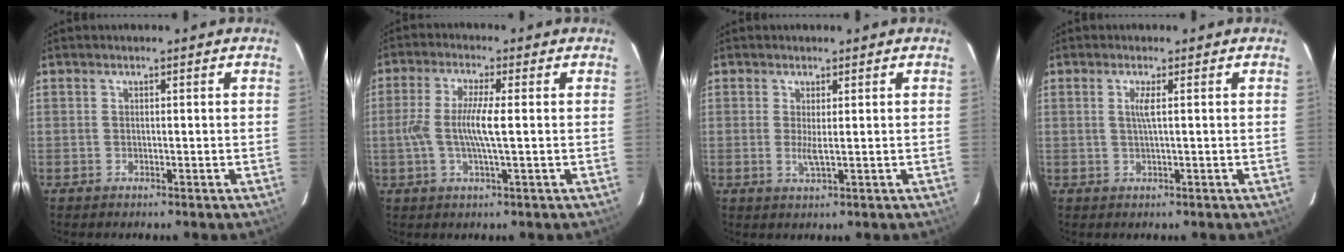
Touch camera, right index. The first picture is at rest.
{"total": 7.2, "force": [-0.5, 0.6, 7.2], "torque": [-0.142, -0.001, -0.010]}
{"total": 2.2, "force": [0.2, 0.0, 2.2], "torque": [-0.041, -0.006, 0.002]}
{"total": 1.7, "force": [0.3, -0.4, 1.6], "torque": [-0.031, -0.001, 0.006]}